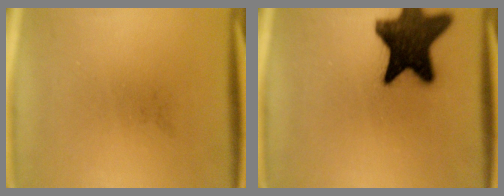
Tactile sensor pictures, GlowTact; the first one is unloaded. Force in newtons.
{"total": 17.7}